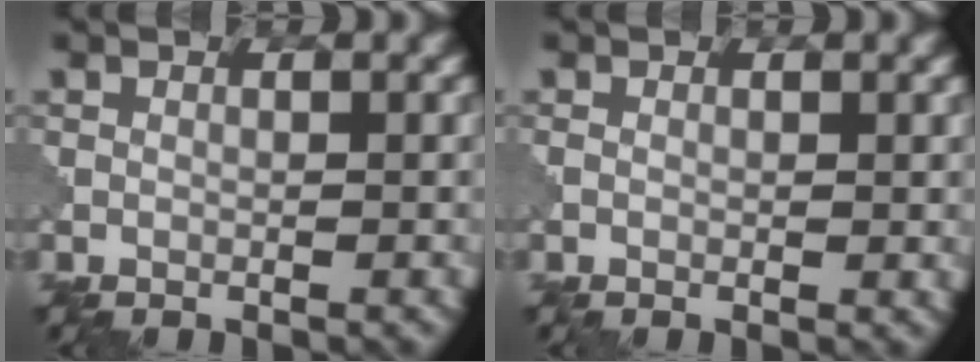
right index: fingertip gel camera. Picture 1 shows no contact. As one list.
[{"total": 0.8, "force": [0.1, 0.3, 0.8], "torque": [-0.014, 0.001, 0.005]}]